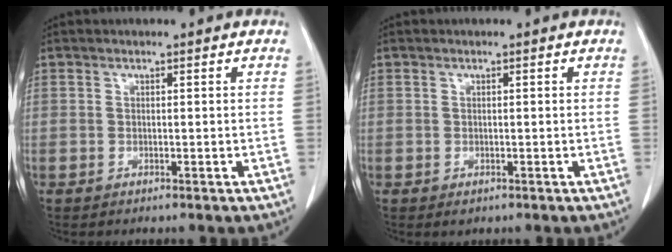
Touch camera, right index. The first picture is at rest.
{"total": 0.8, "force": [-0.3, 0.6, 0.4], "torque": [-0.004, 0.001, 0.000]}